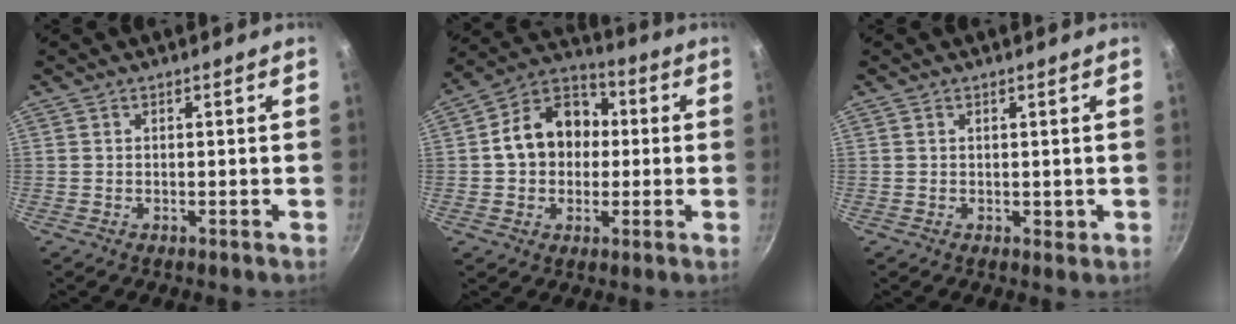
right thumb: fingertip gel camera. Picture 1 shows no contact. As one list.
[{"total": 13.9, "force": [0.8, 11.0, 8.4], "torque": [-0.100, 0.032, -0.005]}, {"total": 0.9, "force": [0.3, 0.7, 0.5], "torque": [-0.002, -0.001, 0.004]}]